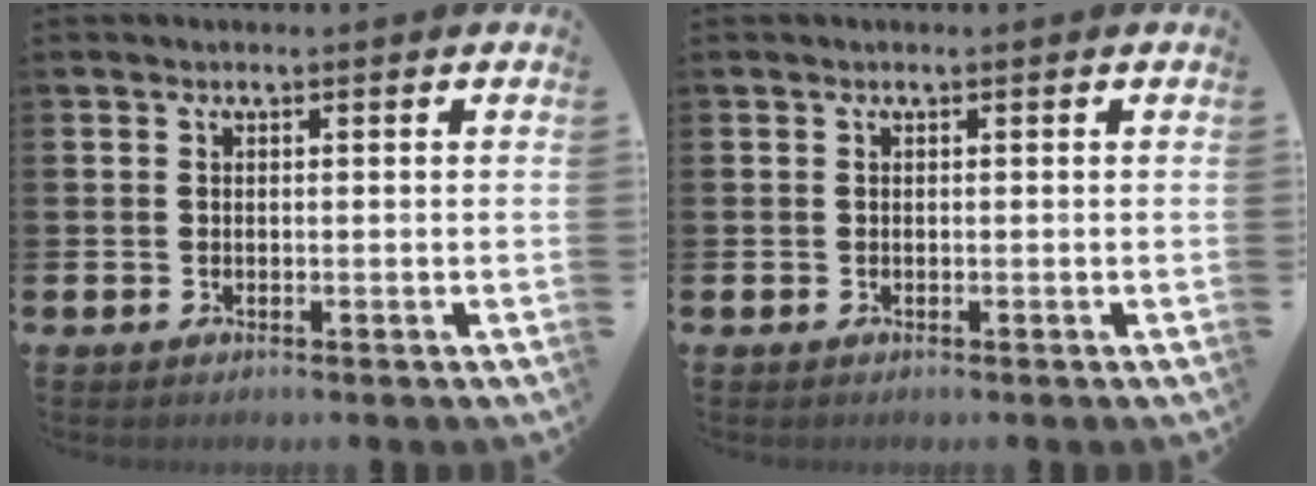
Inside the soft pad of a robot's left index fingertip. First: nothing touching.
{"total": 0.0}